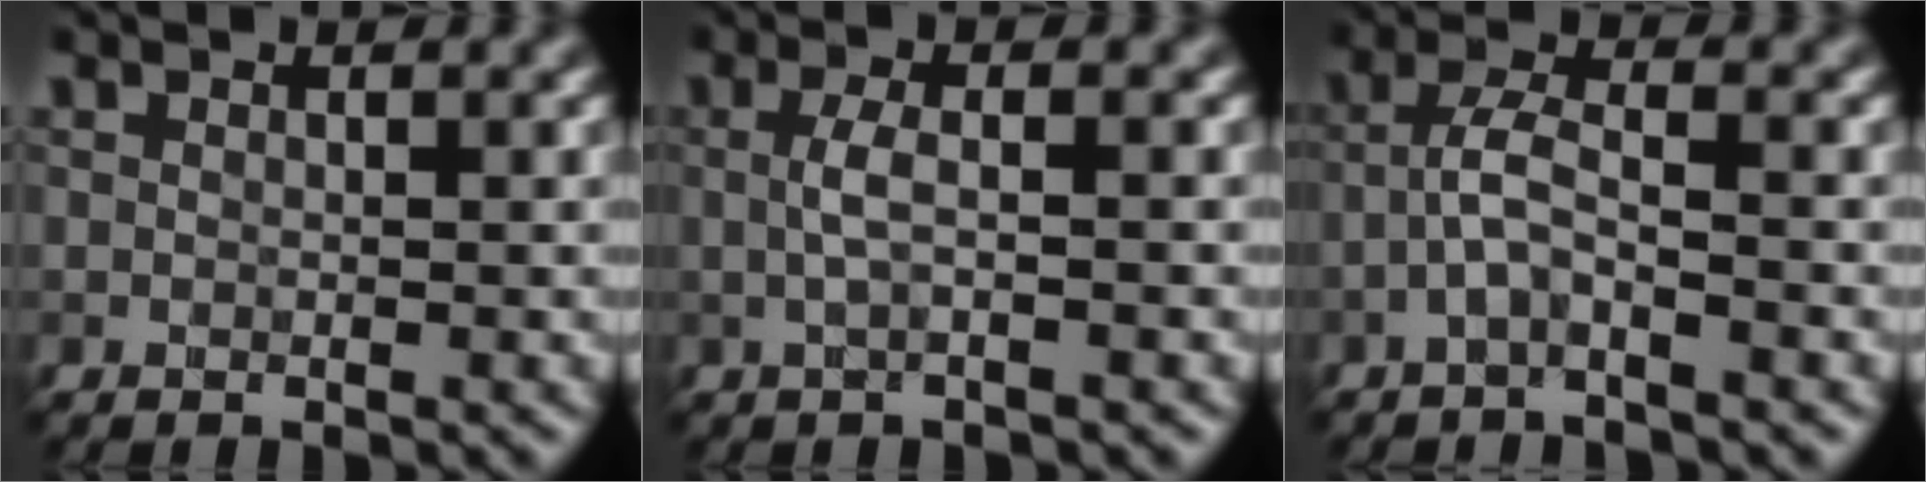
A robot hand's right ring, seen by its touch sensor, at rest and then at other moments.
{"total": 2.2, "force": [-0.1, 0.5, 2.1], "torque": [-0.044, 0.004, -0.005]}
{"total": 2.7, "force": [-1.3, 0.5, 2.3], "torque": [-0.050, 0.011, -0.033]}